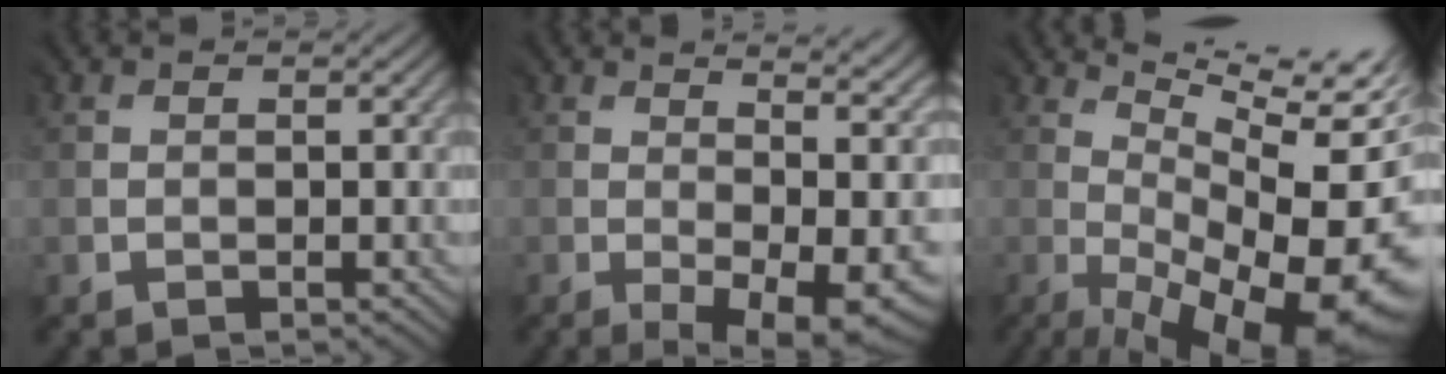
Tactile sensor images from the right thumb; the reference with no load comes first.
{"total": 14.4, "force": [0.1, 6.2, 13.0], "torque": [-0.139, 0.008, 0.033]}
{"total": 16.1, "force": [-0.9, 5.1, 15.3], "torque": [-0.169, 0.014, 0.027]}